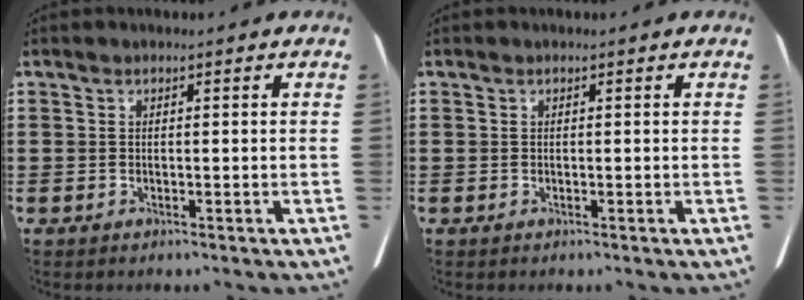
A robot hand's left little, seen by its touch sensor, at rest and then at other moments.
{"total": 0.0}